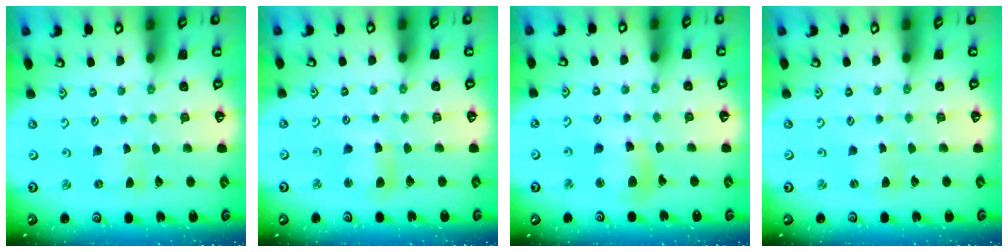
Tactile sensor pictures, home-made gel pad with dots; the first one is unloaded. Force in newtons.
{"total": 5.7, "press": 5.6, "slide": 0.8}
{"total": 11.0, "press": 10.8, "slide": 1.9}
{"total": 2.0, "press": 2.0, "slide": 0.1}